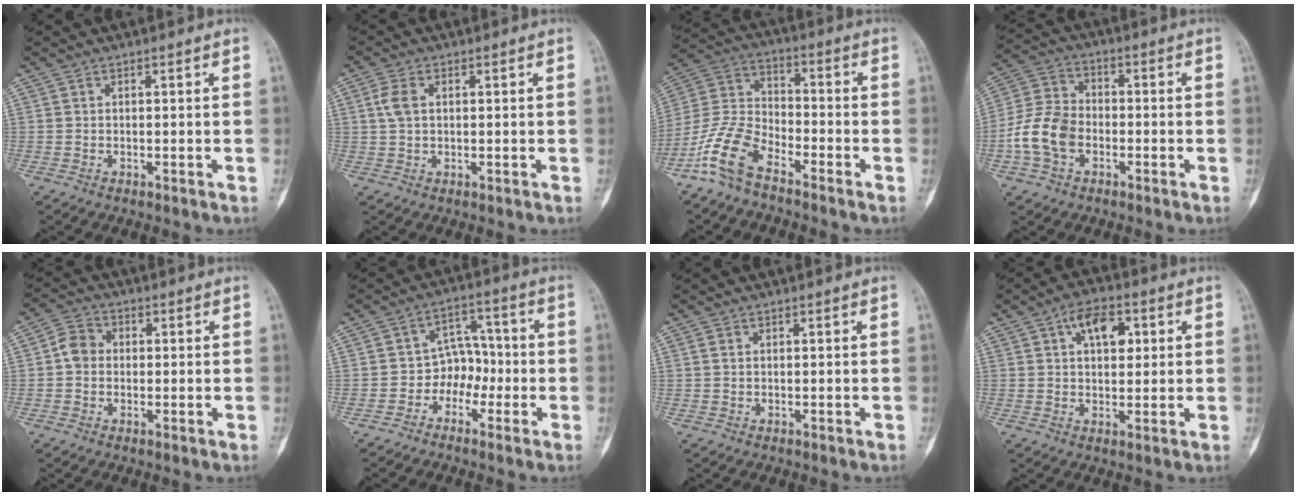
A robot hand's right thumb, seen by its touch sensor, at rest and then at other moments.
{"total": 3.7, "force": [0.9, 2.3, 2.8], "torque": [-0.067, 0.007, 0.017]}
{"total": 10.8, "force": [-7.4, 4.9, 6.2], "torque": [-0.139, 0.046, -0.159]}
{"total": 10.5, "force": [-3.0, 7.5, 6.7], "torque": [-0.129, 0.028, -0.065]}
{"total": 4.7, "force": [0.0, 4.0, 2.4], "torque": [-0.031, 0.012, -0.009]}
{"total": 6.2, "force": [-2.4, 5.0, 2.8], "torque": [0.005, 0.035, -0.053]}
{"total": 0.9, "force": [0.4, 0.5, 0.6], "torque": [-0.014, 0.004, 0.009]}
{"total": 7.8, "force": [2.8, 4.5, 5.8], "torque": [-0.069, 0.002, 0.039]}